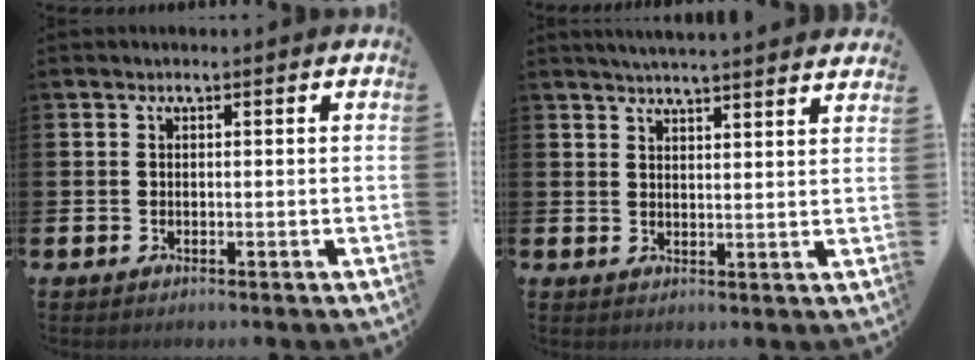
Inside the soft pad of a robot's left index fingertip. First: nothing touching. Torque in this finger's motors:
{"motor_torque": [0.88, -1.26, 0.31, 0.10]}